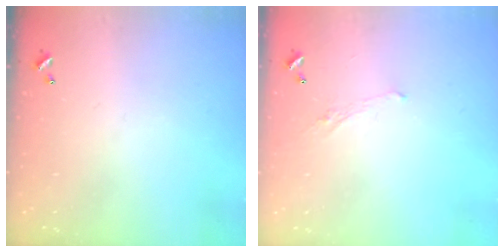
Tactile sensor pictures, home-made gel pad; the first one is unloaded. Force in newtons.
{"total": 1.8, "press": 1.7, "slide": 0.7}